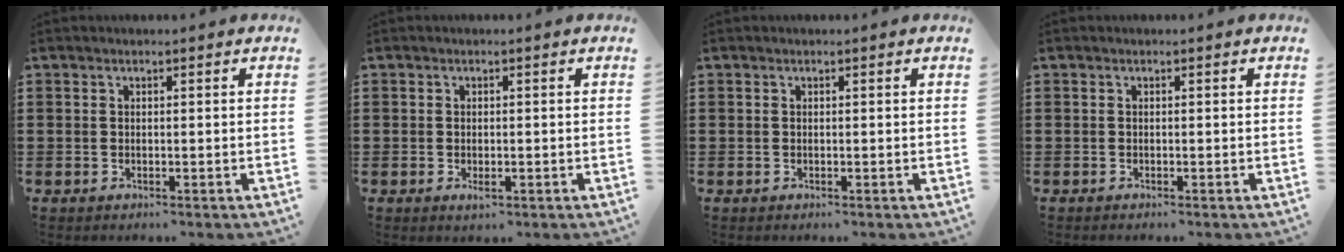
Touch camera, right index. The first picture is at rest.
{"total": 1.1, "force": [-0.4, 0.6, 0.9], "torque": [-0.016, -0.002, -0.006]}
{"total": 0.0}
{"total": 0.0}